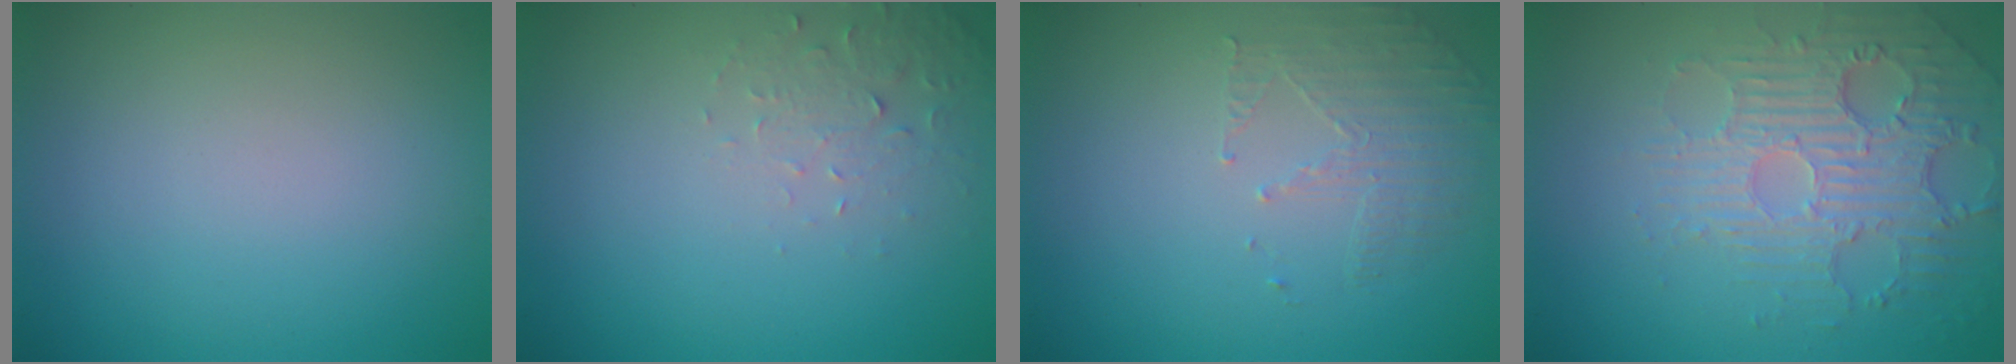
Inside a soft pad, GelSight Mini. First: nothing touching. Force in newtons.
{"total": 1.9, "press": 1.8, "slide": 0.4}
{"total": 1.7, "press": 0.9, "slide": 1.4}
{"total": 4.1, "press": 3.7, "slide": 1.8}